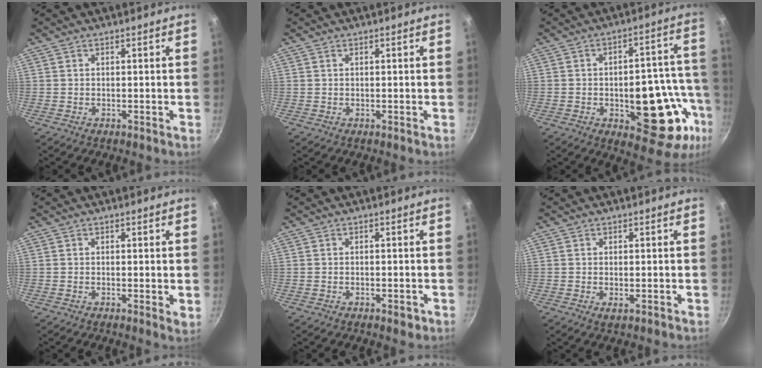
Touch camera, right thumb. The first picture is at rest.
{"total": 0.0}
{"total": 19.8, "force": [-5.6, 9.8, 16.3], "torque": [-0.147, 0.028, -0.069]}
{"total": 1.9, "force": [0.1, 0.4, 1.8], "torque": [-0.024, -0.007, -0.002]}
{"total": 1.9, "force": [-0.9, 0.9, 1.4], "torque": [-0.022, 0.004, -0.012]}
{"total": 1.5, "force": [-0.3, 0.5, 1.4], "torque": [-0.026, -0.004, -0.003]}